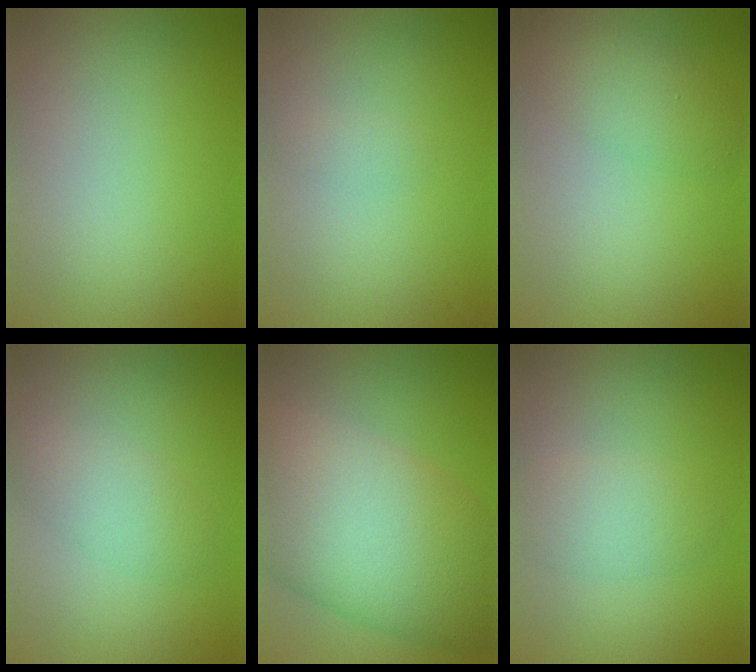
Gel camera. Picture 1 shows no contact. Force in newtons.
{"total": 0.7, "press": 0.7, "slide": 0.0}
{"total": 2.7, "press": 2.7, "slide": 0.1}
{"total": 2.6, "press": 2.6, "slide": 0.1}
{"total": 14.2, "press": 14.2, "slide": 0.9}
{"total": 2.7, "press": 2.7, "slide": 0.1}